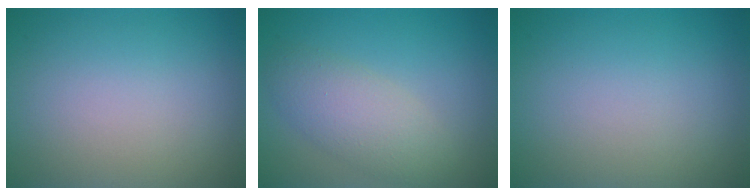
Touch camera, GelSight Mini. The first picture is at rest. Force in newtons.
{"total": 3.9, "press": 3.9, "slide": 0.0}
{"total": 0.0}